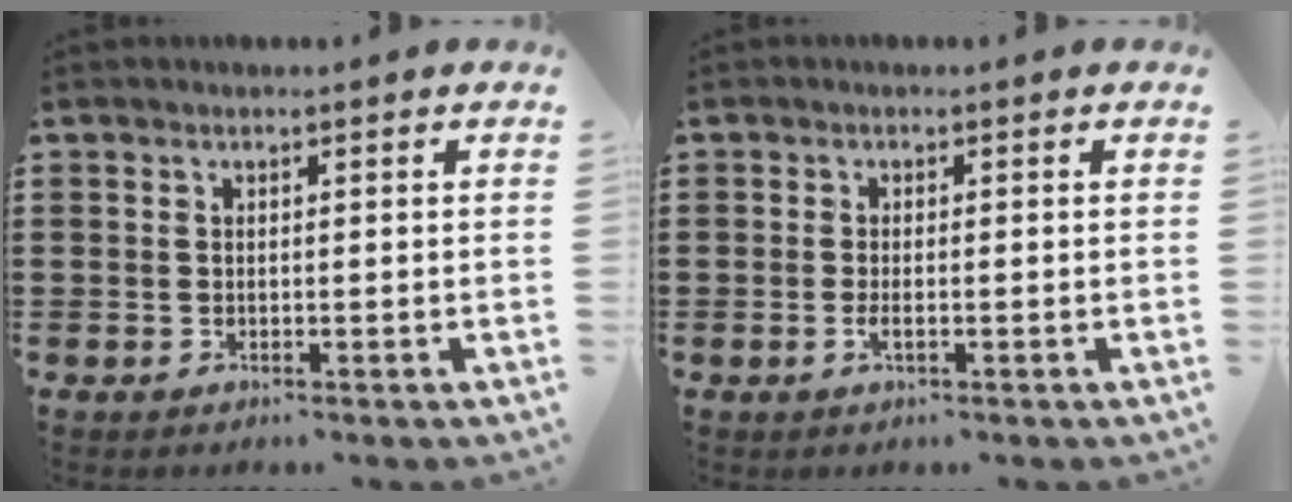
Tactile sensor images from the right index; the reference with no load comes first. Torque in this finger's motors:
{"motor_torque": [0.80, 1.34, 0.01, 0.02]}